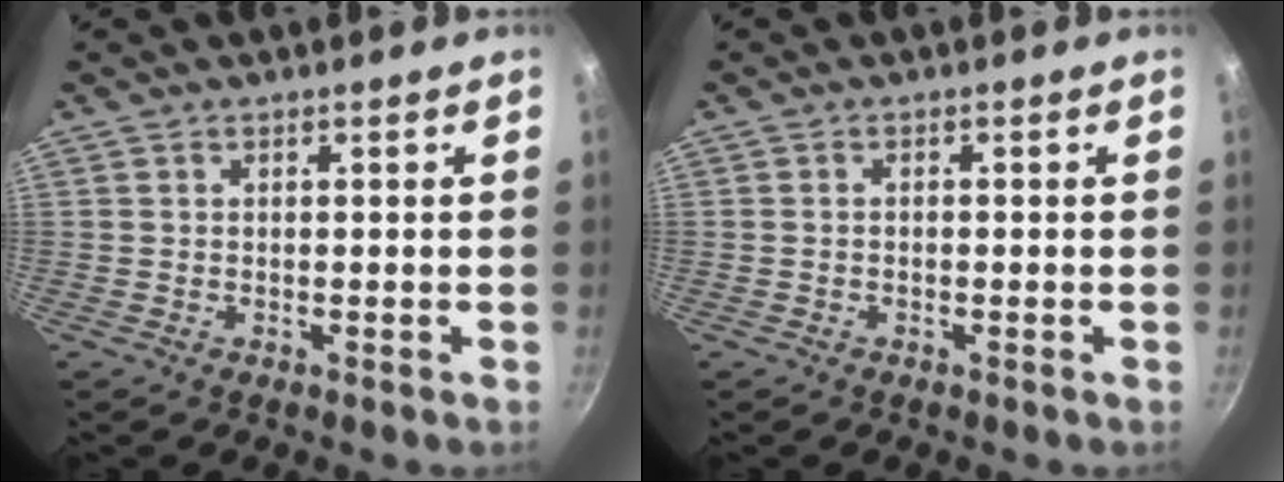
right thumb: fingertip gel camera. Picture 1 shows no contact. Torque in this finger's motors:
{"motor_torque": [0.22, -0.14, -0.23, 0.19, 0.04]}